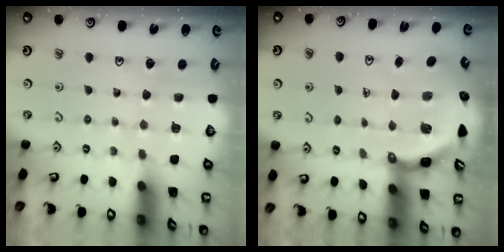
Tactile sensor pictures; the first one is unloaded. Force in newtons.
{"total": 5.6, "press": 5.4, "slide": 1.6}